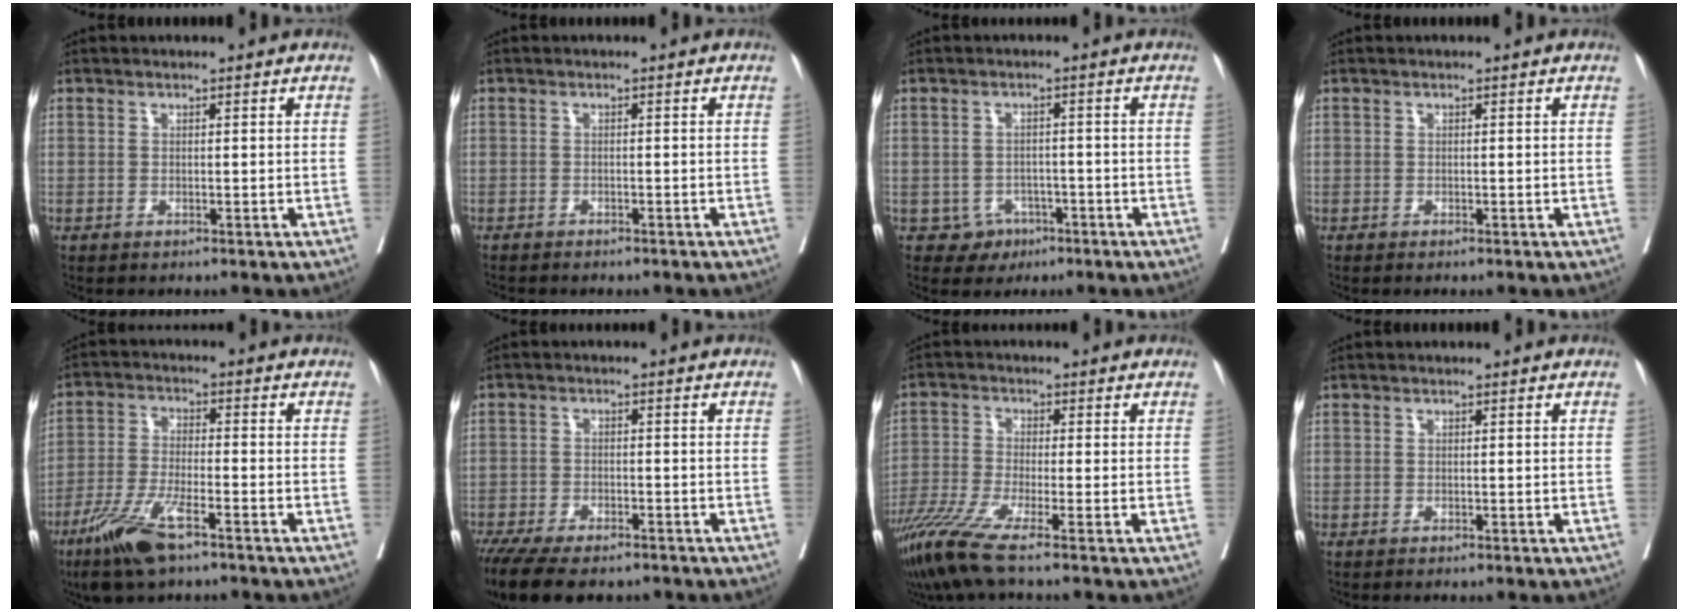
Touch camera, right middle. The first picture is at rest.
{"total": 3.6, "force": [-3.1, 1.0, 1.5], "torque": [-0.024, -0.006, -0.036]}
{"total": 3.7, "force": [-1.8, 3.1, 0.4], "torque": [0.000, 0.011, -0.020]}
{"total": 0.0}
{"total": 9.8, "force": [-6.2, 1.8, 7.4], "torque": [-0.155, -0.022, -0.114]}
{"total": 12.6, "force": [-9.8, 4.2, 6.6], "torque": [-0.129, -0.013, -0.150]}
{"total": 7.8, "force": [-5.5, -0.7, 5.4], "torque": [-0.112, -0.029, -0.109]}
{"total": 0.0}